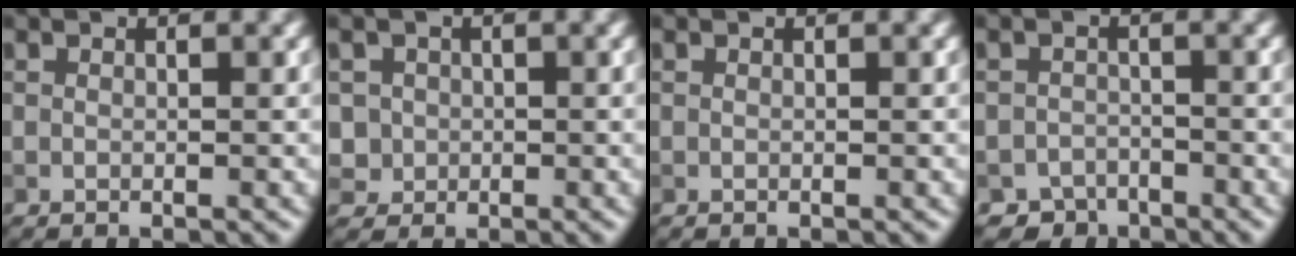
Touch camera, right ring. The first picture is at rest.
{"total": 2.2, "force": [0.2, 2.2, 0.4], "torque": [0.000, 0.002, 0.014]}
{"total": 0.0}
{"total": 2.5, "force": [-2.0, 1.5, 0.1], "torque": [0.013, 0.004, -0.038]}